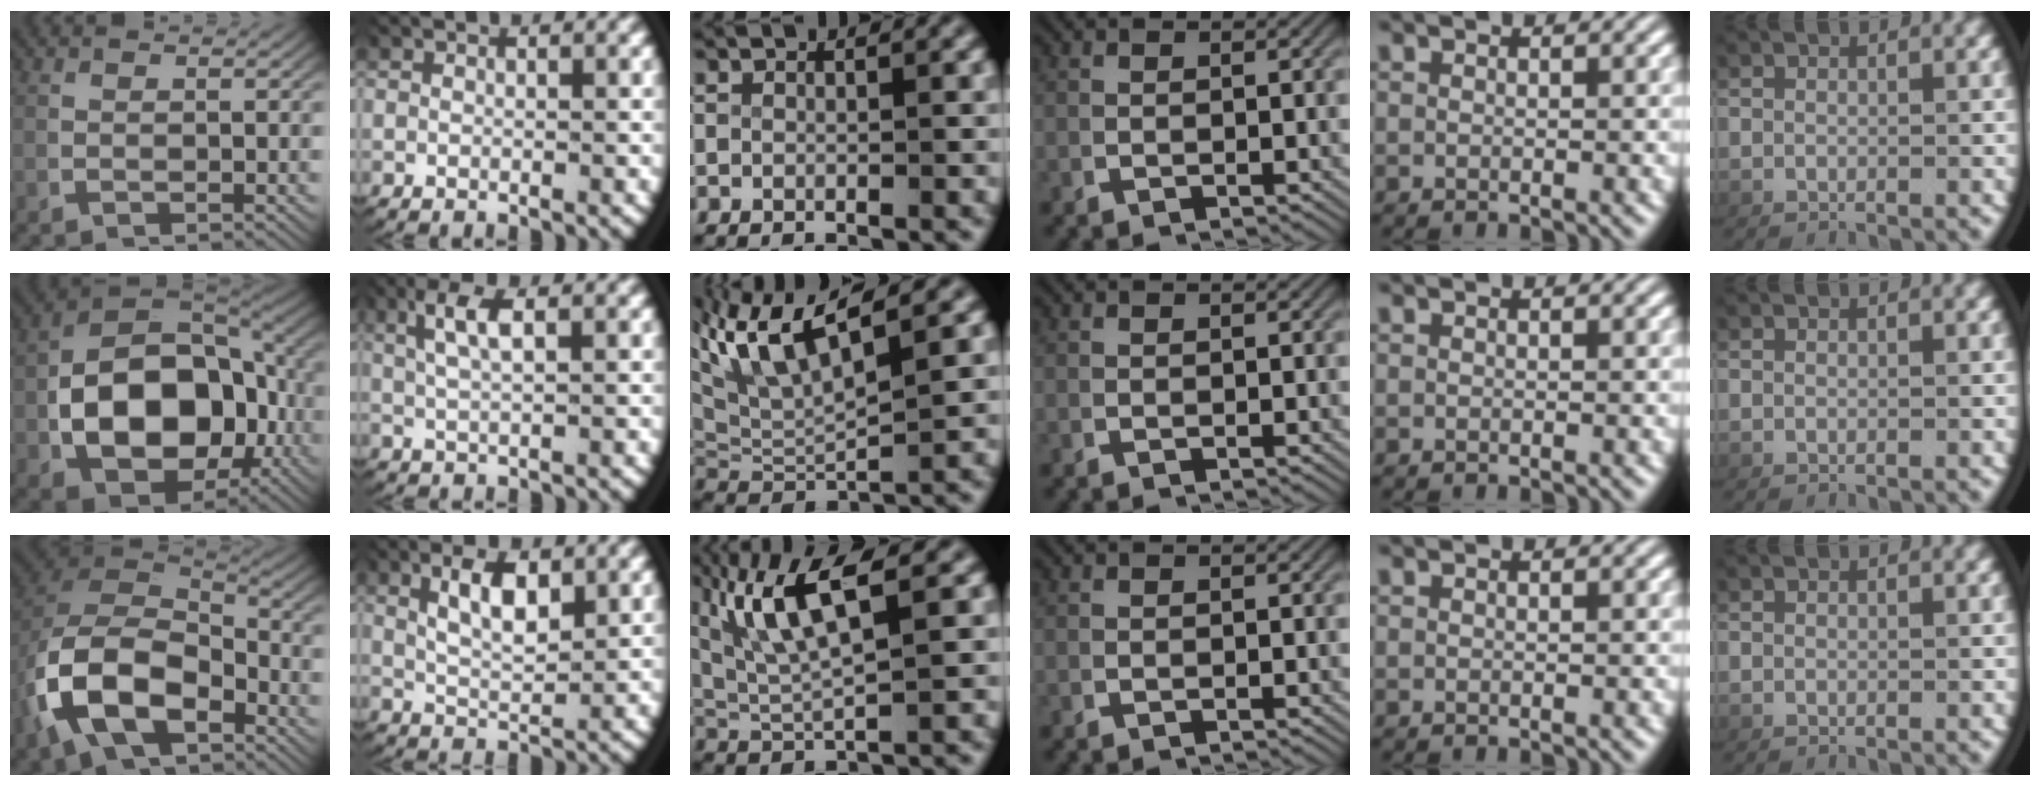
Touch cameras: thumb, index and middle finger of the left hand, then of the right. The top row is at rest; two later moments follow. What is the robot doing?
{"motion": "lift_and_place", "object": "photo album"}